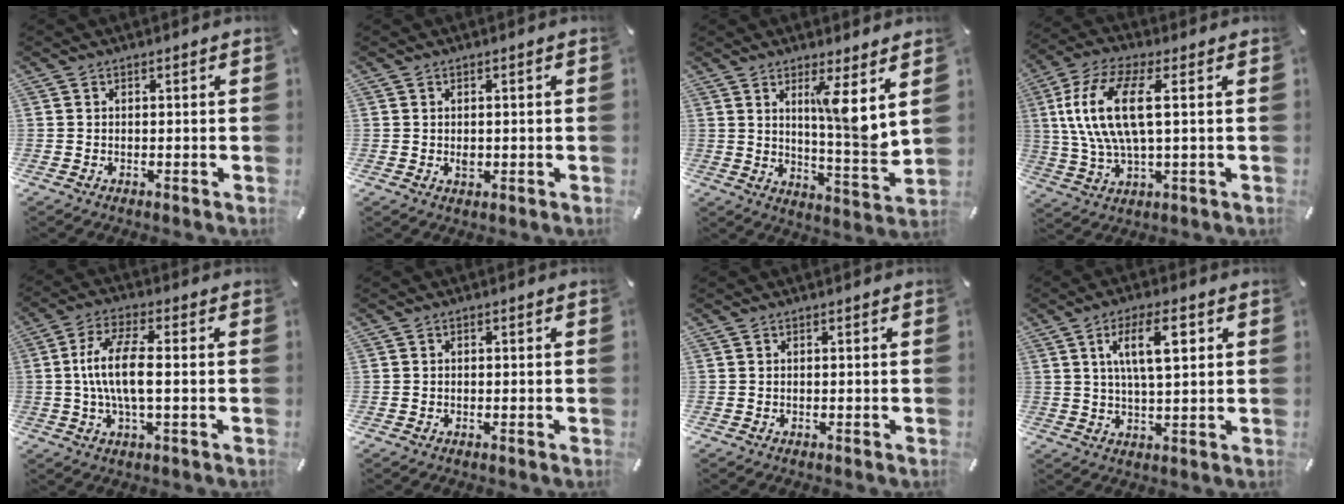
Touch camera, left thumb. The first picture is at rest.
{"total": 1.5, "force": [-0.1, 1.2, 0.9], "torque": [-0.019, 0.003, -0.003]}
{"total": 9.7, "force": [4.5, 0.8, 8.5], "torque": [-0.132, -0.042, 0.069]}
{"total": 14.2, "force": [2.7, 5.5, 12.9], "torque": [-0.282, -0.008, 0.042]}
{"total": 10.4, "force": [-0.1, 3.1, 9.9], "torque": [-0.199, -0.003, -0.006]}
{"total": 0.6, "force": [-0.3, 0.5, 0.1], "torque": [0.001, 0.003, -0.007]}
{"total": 0.0}
{"total": 10.5, "force": [3.5, 3.6, 9.2], "torque": [-0.162, -0.001, 0.054]}